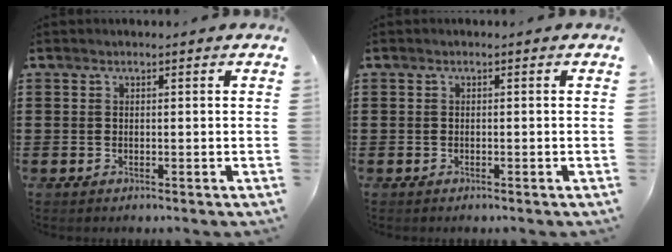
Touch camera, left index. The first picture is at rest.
{"total": 0.0}